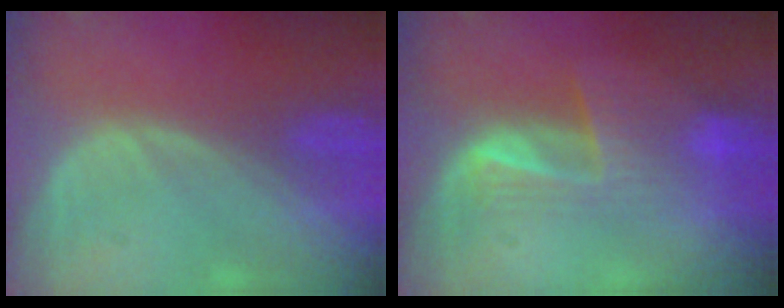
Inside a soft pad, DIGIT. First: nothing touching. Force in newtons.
{"total": 6.4, "press": 6.2, "slide": 1.9}